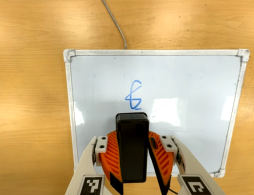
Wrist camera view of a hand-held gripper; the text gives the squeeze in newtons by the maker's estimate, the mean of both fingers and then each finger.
{"total": 7.6, "left": 7.9, "right": 7.4}